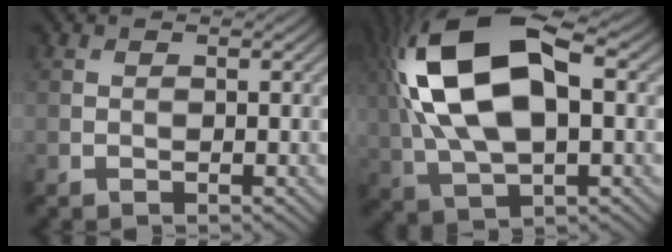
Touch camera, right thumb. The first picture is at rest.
{"total": 17.0, "force": [3.1, 8.5, 14.4], "torque": [-0.310, 0.021, 0.049]}